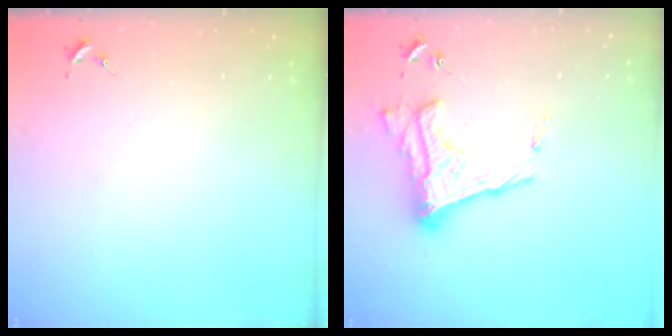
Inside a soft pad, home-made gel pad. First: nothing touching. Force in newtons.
{"total": 18.2, "press": 18.1, "slide": 1.3}